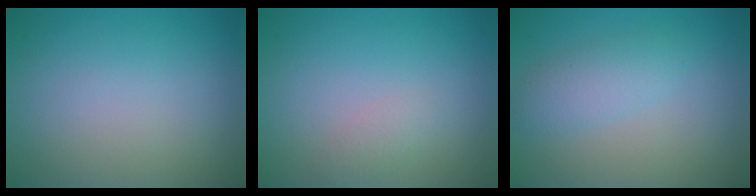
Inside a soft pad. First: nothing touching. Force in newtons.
{"total": 1.1, "press": 1.1, "slide": 0.0}
{"total": 2.4, "press": 2.4, "slide": 0.1}